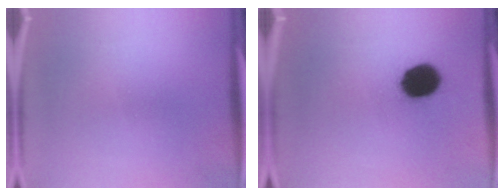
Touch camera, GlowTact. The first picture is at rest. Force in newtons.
{"total": 13.6}